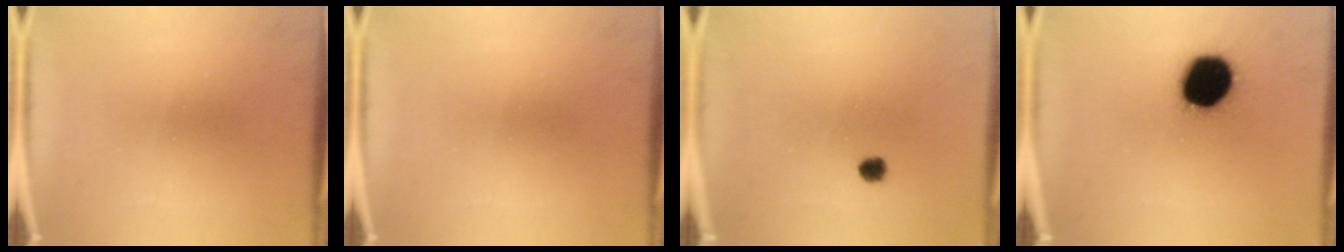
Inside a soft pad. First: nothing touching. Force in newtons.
{"total": 0.0}
{"total": 1.7}
{"total": 18.3}